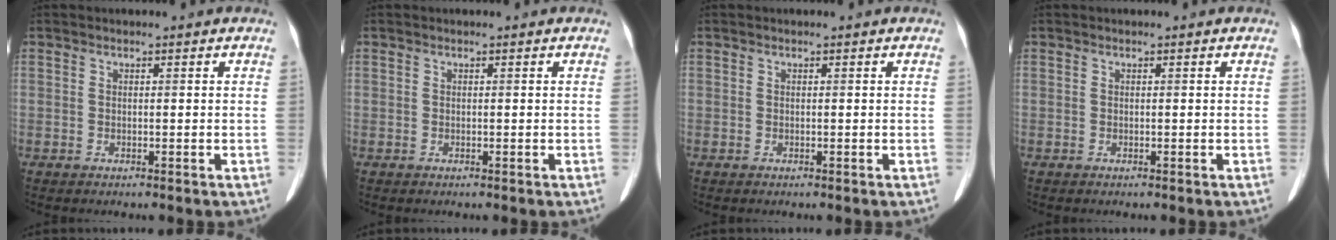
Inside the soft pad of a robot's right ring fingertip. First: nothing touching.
{"total": 0.0}
{"total": 0.0}
{"total": 0.0}